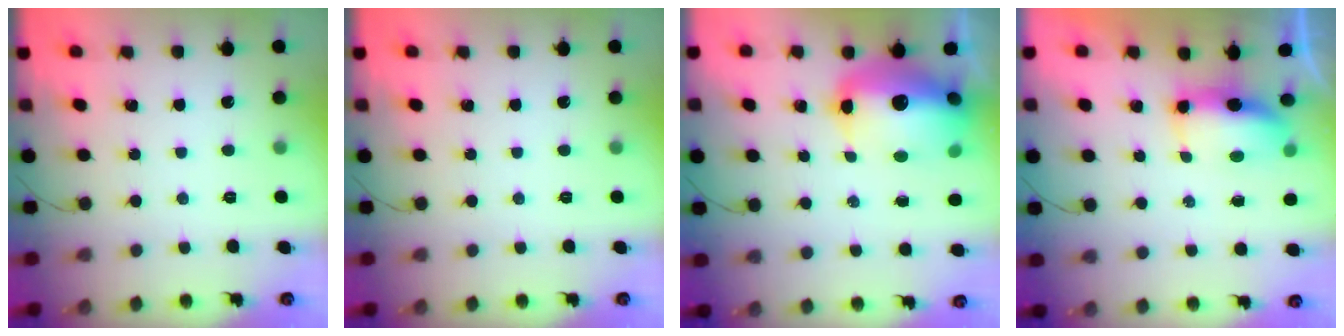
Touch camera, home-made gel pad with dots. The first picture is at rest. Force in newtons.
{"total": 0.0}
{"total": 19.2, "press": 17.0, "slide": 9.0}
{"total": 11.6, "press": 8.3, "slide": 8.0}